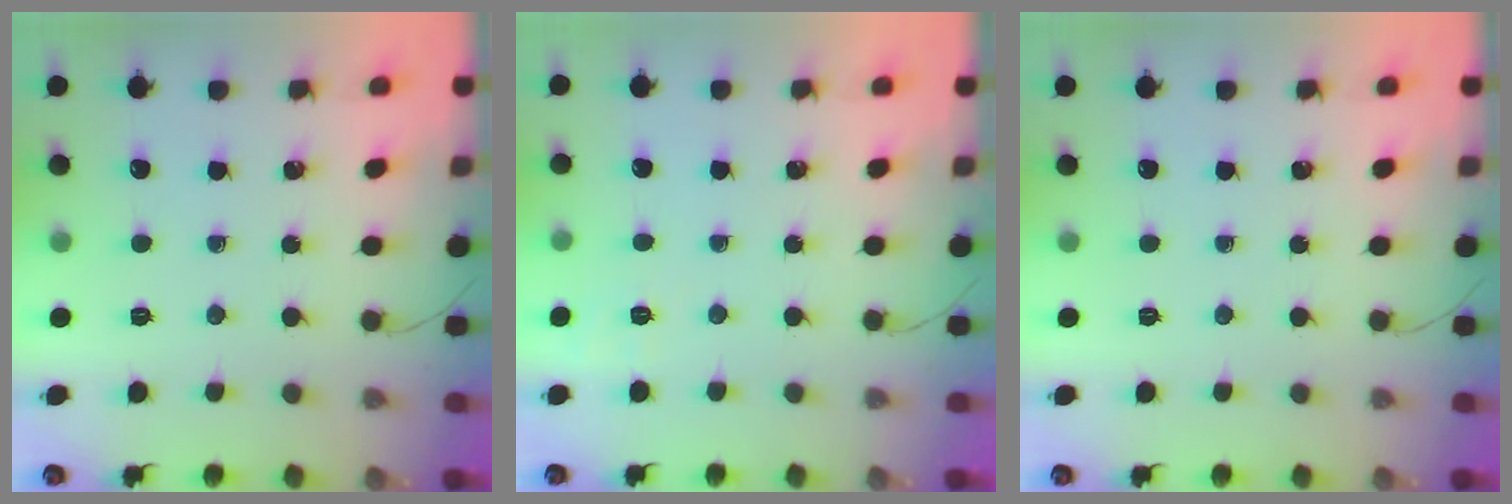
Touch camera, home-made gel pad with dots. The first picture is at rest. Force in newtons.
{"total": 2.0, "press": 0.8, "slide": 1.9}
{"total": 0.0}